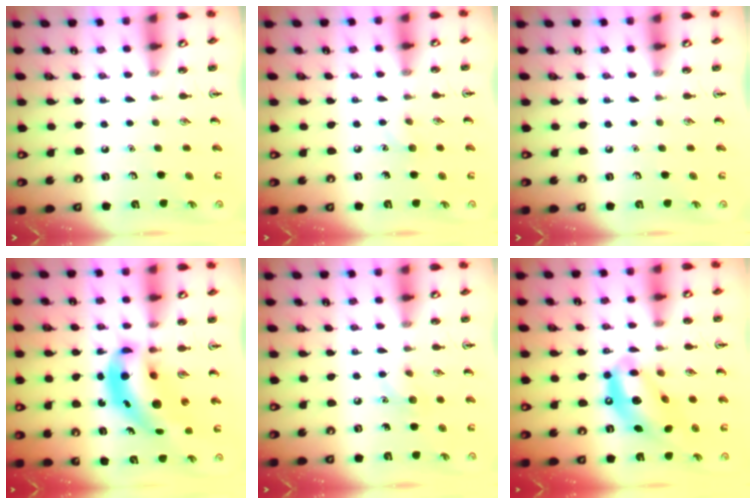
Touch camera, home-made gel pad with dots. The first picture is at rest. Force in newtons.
{"total": 4.6, "press": 4.4, "slide": 1.4}
{"total": 0.0}
{"total": 11.7, "press": 11.2, "slide": 3.4}
{"total": 5.7, "press": 5.4, "slide": 1.9}
{"total": 13.2, "press": 12.6, "slide": 3.9}